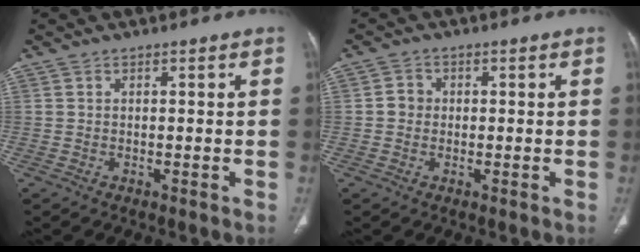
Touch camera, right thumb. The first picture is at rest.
{"total": 2.4, "force": [-0.1, 2.2, 0.8], "torque": [-0.001, 0.007, -0.006]}